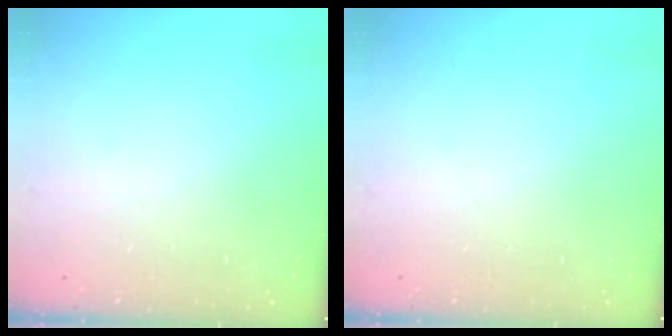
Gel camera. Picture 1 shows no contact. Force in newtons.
{"total": 0.0}